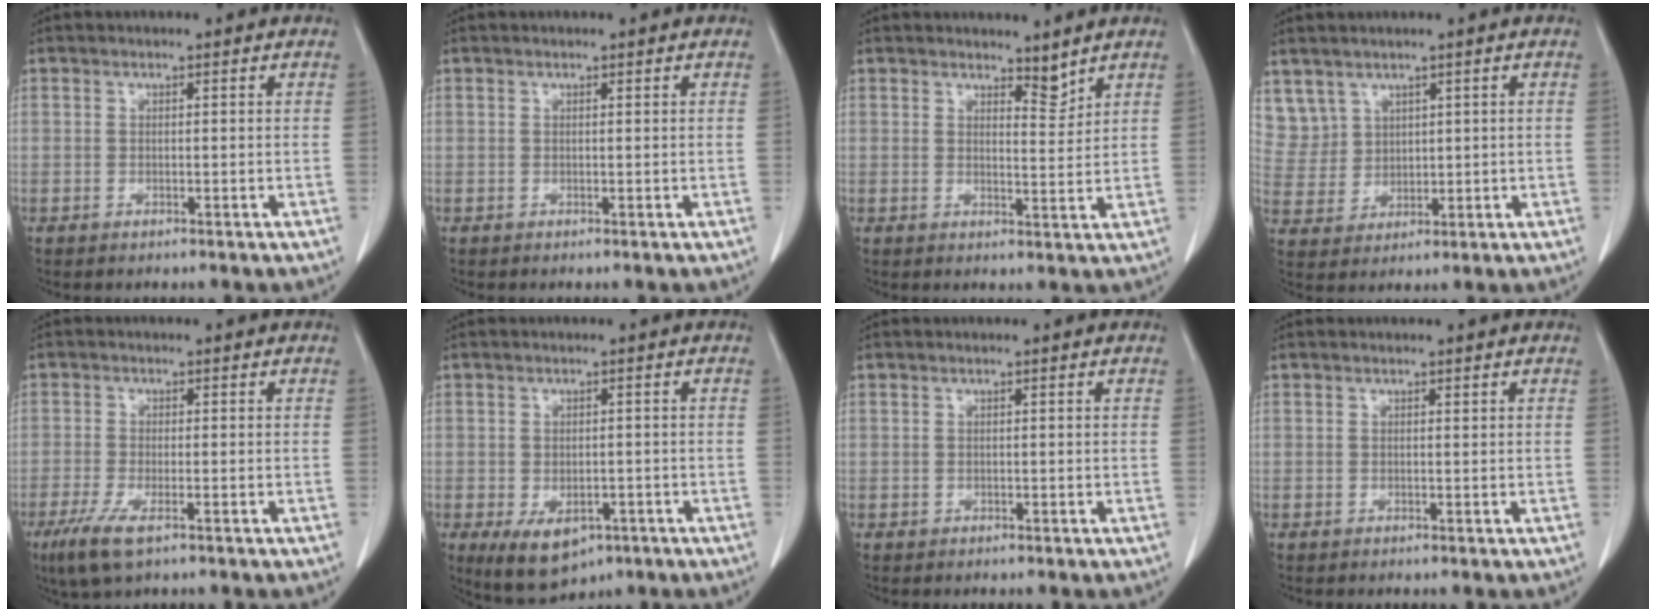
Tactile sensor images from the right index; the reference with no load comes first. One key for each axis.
{"total": 0.0}
{"total": 2.7, "fx": 2.5, "fy": 0.7, "fz": 0.8, "tx": -0.010, "ty": -0.010, "tz": 0.041}
{"total": 6.6, "fx": 4.1, "fy": 5.1, "fz": 0.0, "tx": -0.003, "ty": 0.012, "tz": 0.099}
{"total": 5.8, "fx": -3.4, "fy": 1.3, "fz": 4.5, "tx": -0.098, "ty": -0.017, "tz": -0.061}
{"total": 8.1, "fx": -4.3, "fy": 4.7, "fz": 5.0, "tx": -0.079, "ty": -0.008, "tz": -0.054}
{"total": 0.0}
{"total": 0.0}